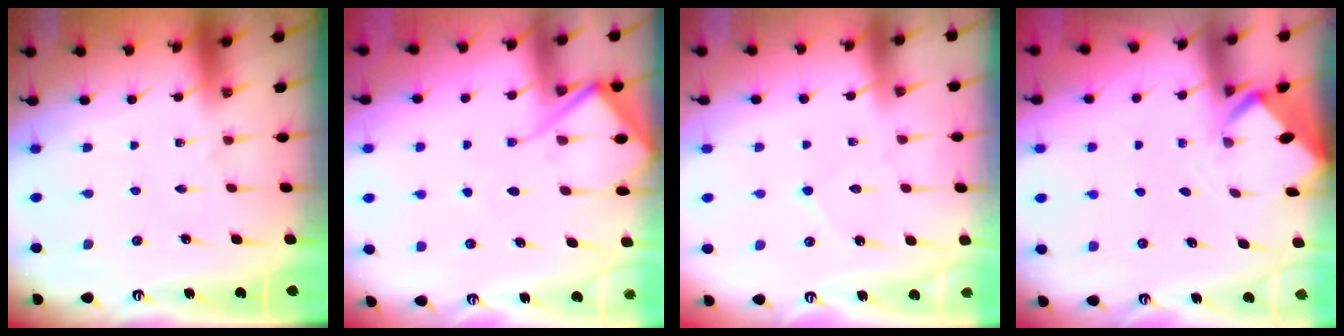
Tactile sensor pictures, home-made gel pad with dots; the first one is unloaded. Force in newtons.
{"total": 9.6, "press": 9.6, "slide": 0.9}
{"total": 3.9, "press": 3.9, "slide": 0.2}
{"total": 2.2, "press": 2.2, "slide": 0.2}